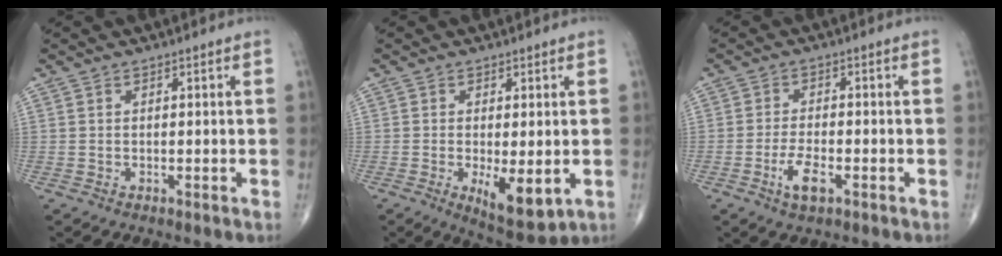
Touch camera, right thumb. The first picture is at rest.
{"total": 7.9, "force": [-1.8, 2.9, 7.1], "torque": [-0.105, -0.022, -0.019]}
{"total": 5.0, "force": [-2.2, 1.8, 4.1], "torque": [-0.081, 0.006, -0.039]}